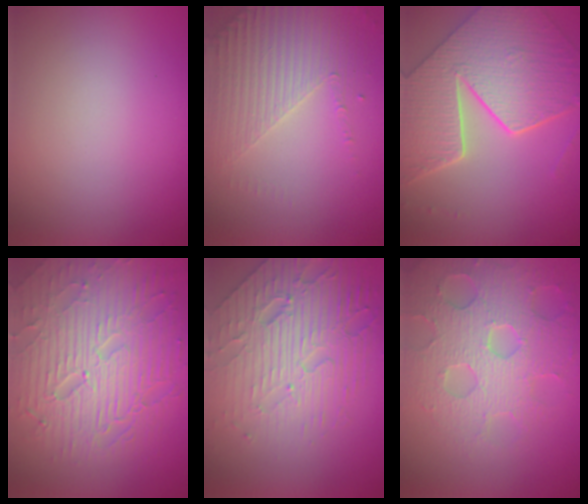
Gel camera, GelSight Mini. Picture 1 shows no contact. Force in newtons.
{"total": 4.3, "press": 3.2, "slide": 2.9}
{"total": 9.4, "press": 6.7, "slide": 6.6}
{"total": 10.2, "press": 6.6, "slide": 7.7}
{"total": 7.8, "press": 5.4, "slide": 5.6}
{"total": 7.0, "press": 5.5, "slide": 4.3}